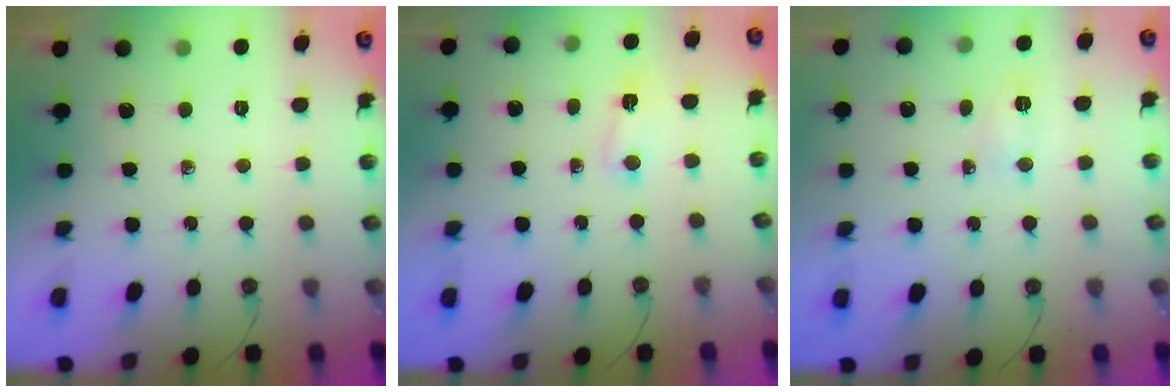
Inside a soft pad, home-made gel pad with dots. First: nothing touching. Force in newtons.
{"total": 3.4, "press": 2.6, "slide": 2.2}
{"total": 4.2, "press": 4.1, "slide": 0.9}